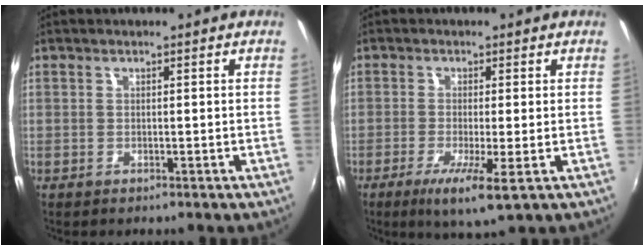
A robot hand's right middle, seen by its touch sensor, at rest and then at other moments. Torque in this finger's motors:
{"motor_torque": [0.19, -1.52, 0.05, 0.03]}